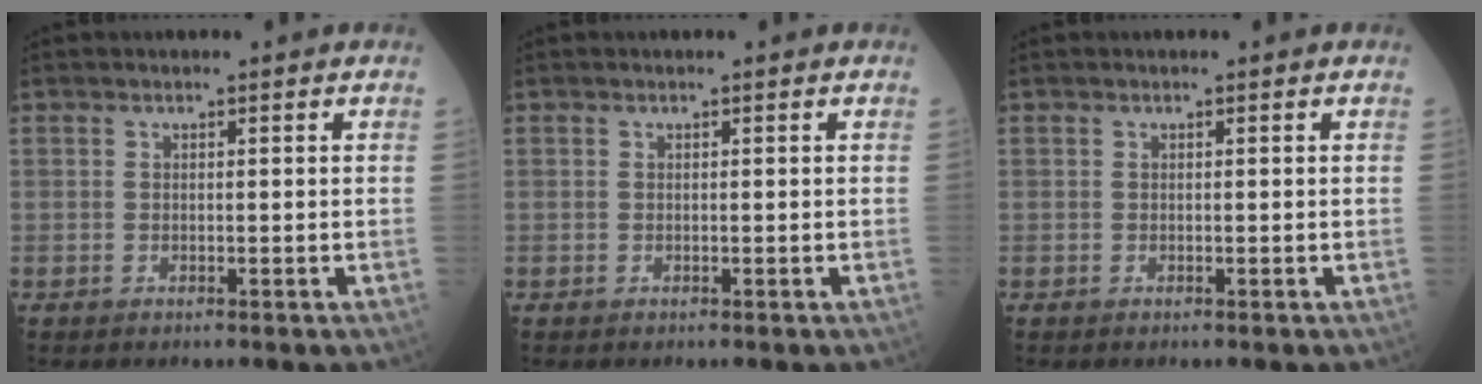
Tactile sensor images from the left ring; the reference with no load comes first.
{"total": 0.0}
{"total": 0.0}